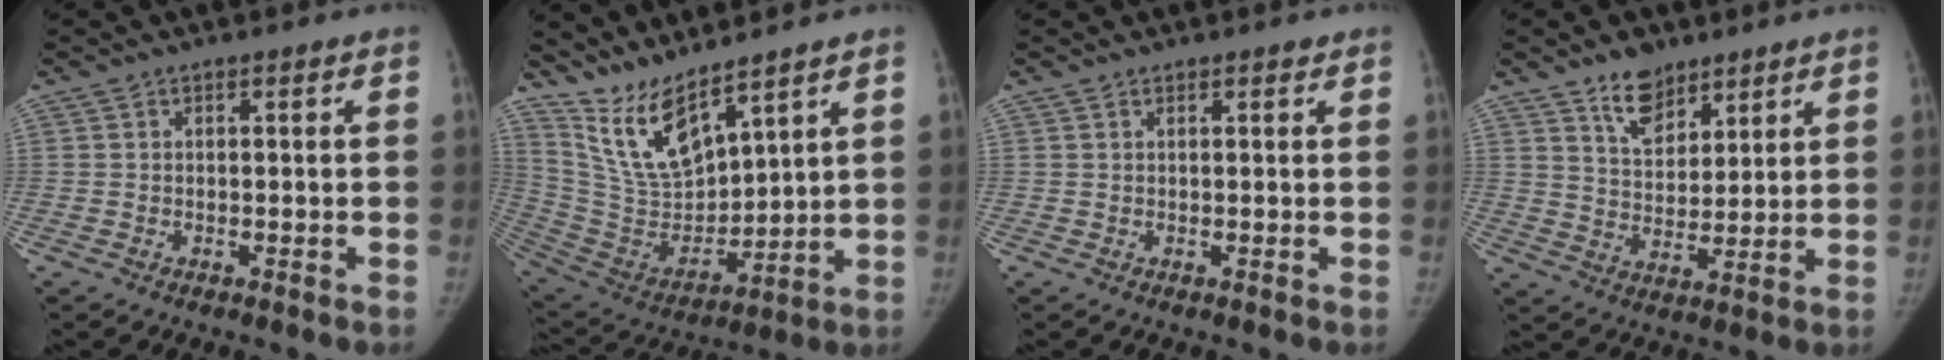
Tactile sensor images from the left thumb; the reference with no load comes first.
{"total": 12.8, "force": [10.4, 3.3, 6.8], "torque": [-0.113, -0.071, 0.224]}
{"total": 0.7, "force": [0.6, 0.3, 0.2], "torque": [-0.004, -0.004, 0.007]}
{"total": 7.8, "force": [5.6, 4.3, 3.3], "torque": [-0.026, -0.043, 0.102]}